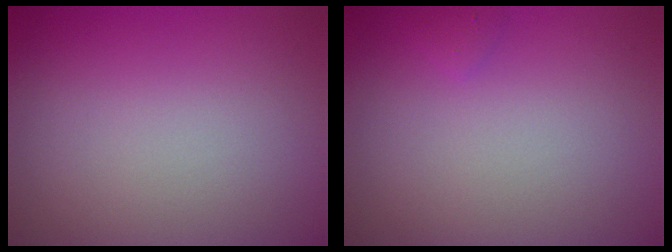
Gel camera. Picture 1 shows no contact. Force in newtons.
{"total": 0.6, "press": 0.6, "slide": 0.0}